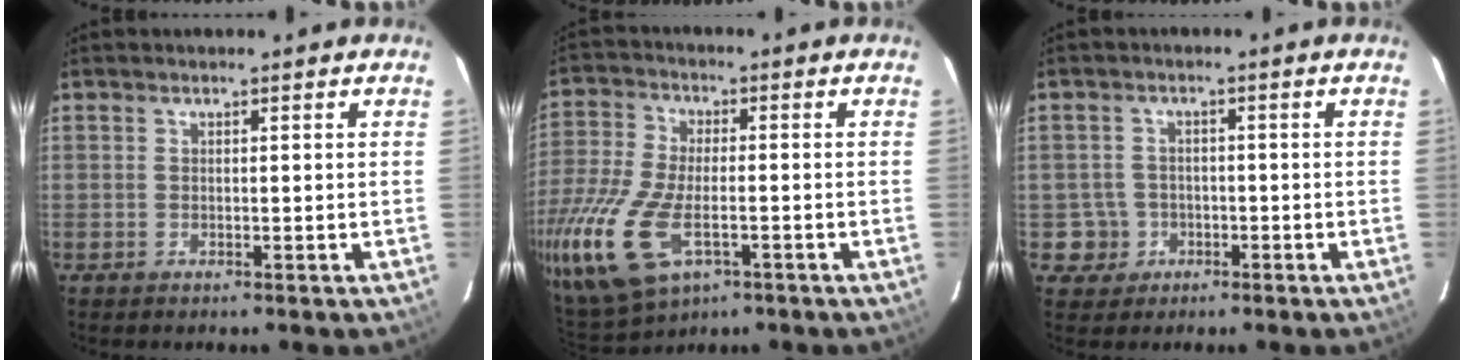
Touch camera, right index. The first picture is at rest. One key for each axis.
{"total": 20.3, "fx": -8.1, "fy": 10.5, "fz": 15.4, "tx": -0.368, "ty": -0.040, "tz": -0.144}
{"total": 4.5, "fx": -1.5, "fy": 4.2, "fz": 0.1, "tx": -0.009, "ty": 0.022, "tz": -0.021}